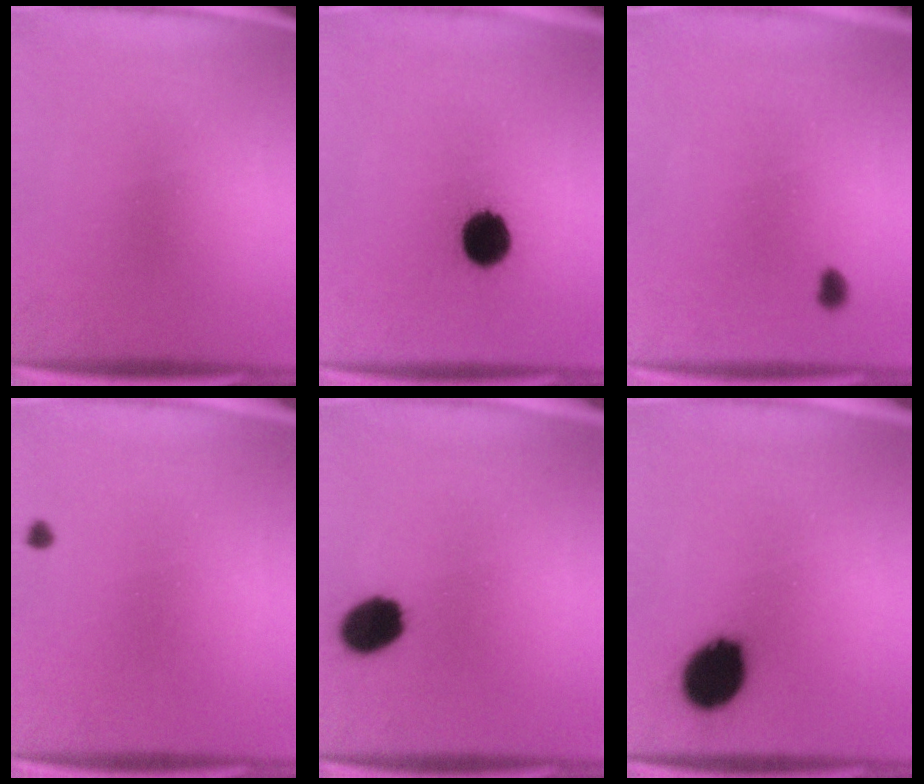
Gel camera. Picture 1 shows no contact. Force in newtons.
{"total": 10.1}
{"total": 1.3}
{"total": 0.7}
{"total": 8.4}
{"total": 12.2}